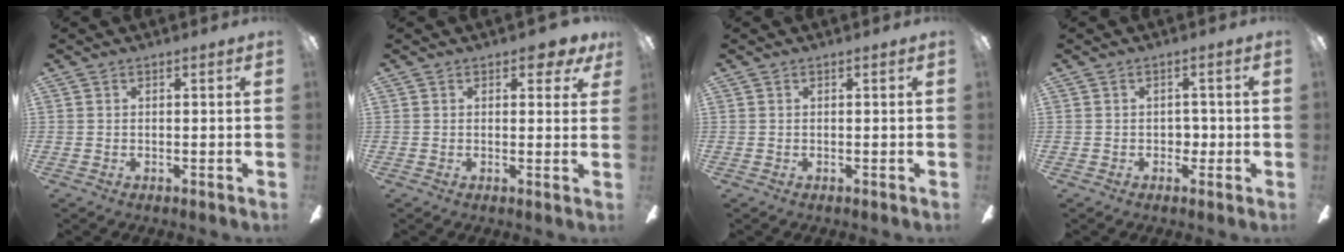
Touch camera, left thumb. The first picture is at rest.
{"total": 3.4, "force": [2.1, 1.7, 2.0], "torque": [-0.012, -0.007, 0.032]}
{"total": 0.0}
{"total": 2.7, "force": [-0.4, 2.1, 1.7], "torque": [-0.030, 0.007, -0.009]}